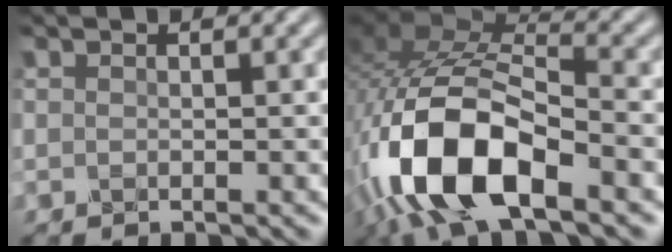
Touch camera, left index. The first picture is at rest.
{"total": 13.2, "force": [-5.8, 5.9, 10.3], "torque": [-0.216, -0.001, -0.111]}